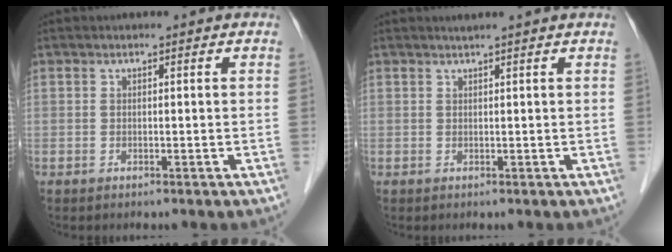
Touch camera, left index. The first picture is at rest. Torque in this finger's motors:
{"motor_torque": [-0.07, 0.18, -0.05, -0.01]}